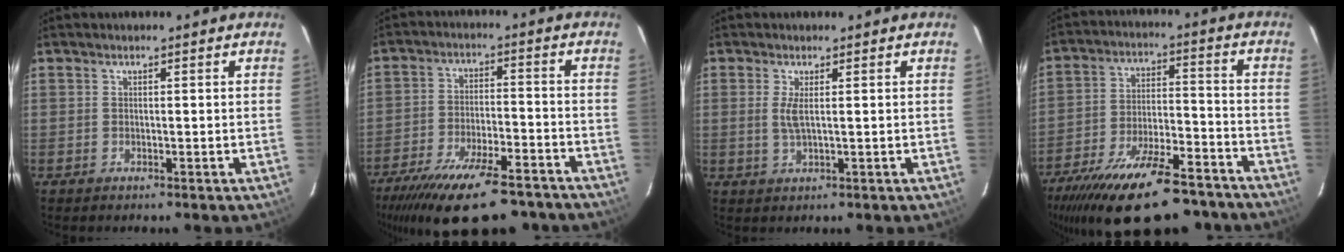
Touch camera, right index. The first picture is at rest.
{"total": 22.0, "force": [-17.2, 6.5, 12.0], "torque": [-0.231, -0.036, -0.255]}
{"total": 2.6, "force": [0.4, 0.4, 2.5], "torque": [-0.052, -0.005, 0.007]}
{"total": 25.4, "force": [-19.8, 8.1, 13.7], "torque": [-0.254, -0.030, -0.290]}